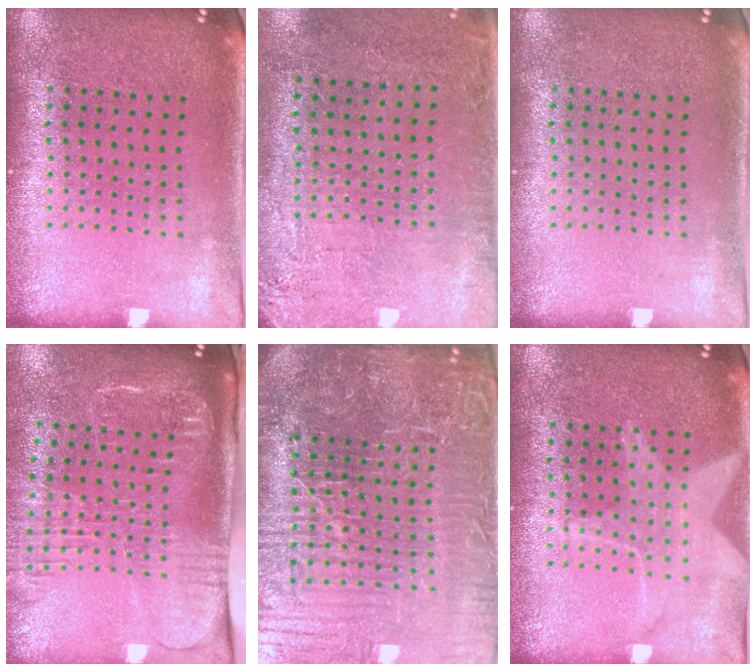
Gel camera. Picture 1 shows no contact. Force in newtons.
{"total": 2.7, "press": 2.4, "slide": 1.3}
{"total": 0.0}
{"total": 2.7, "press": 2.1, "slide": 1.7}
{"total": 7.2, "press": 6.4, "slide": 3.3}
{"total": 1.3, "press": 1.3, "slide": 0.1}